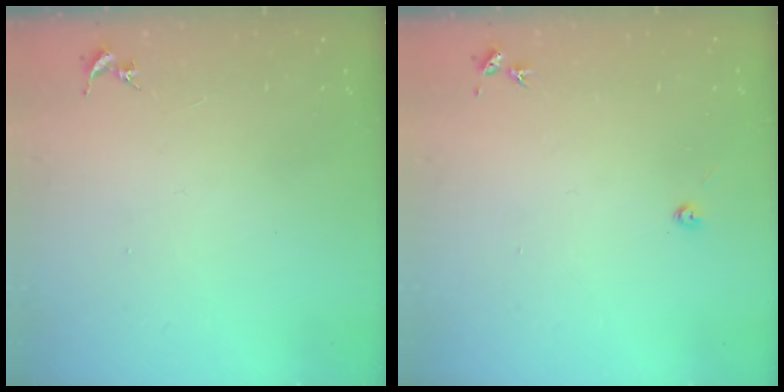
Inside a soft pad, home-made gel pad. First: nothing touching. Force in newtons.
{"total": 2.2, "press": 2.2, "slide": 0.3}